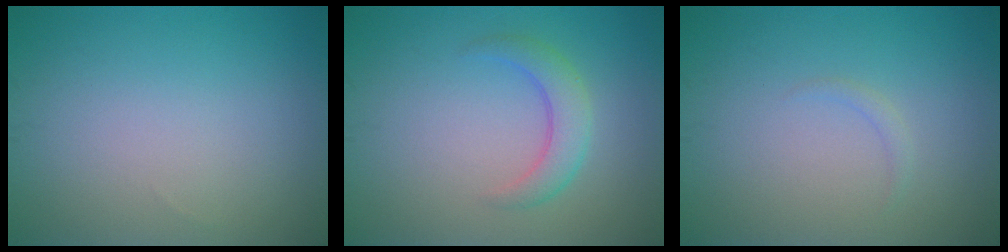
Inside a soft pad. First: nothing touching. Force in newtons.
{"total": 2.8, "press": 2.7, "slide": 0.2}
{"total": 0.7, "press": 0.7, "slide": 0.1}